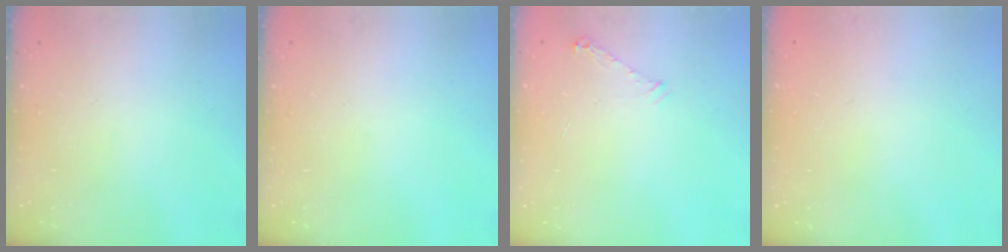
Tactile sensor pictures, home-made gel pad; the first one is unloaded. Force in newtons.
{"total": 0.0}
{"total": 4.9, "press": 4.9, "slide": 0.5}
{"total": 0.7, "press": 0.3, "slide": 0.7}